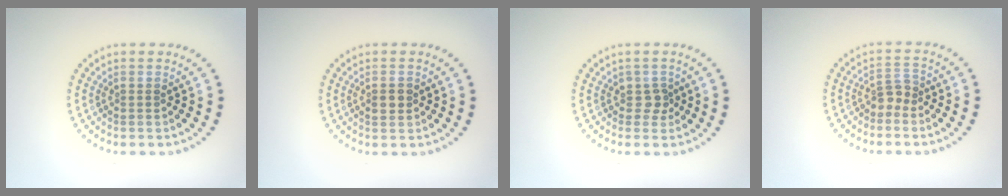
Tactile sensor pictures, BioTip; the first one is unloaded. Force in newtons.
{"total": 1.3, "press": 1.3, "slide": 0.1}
{"total": 1.3, "press": 1.1, "slide": 0.7}
{"total": 1.8, "press": 1.4, "slide": 1.1}